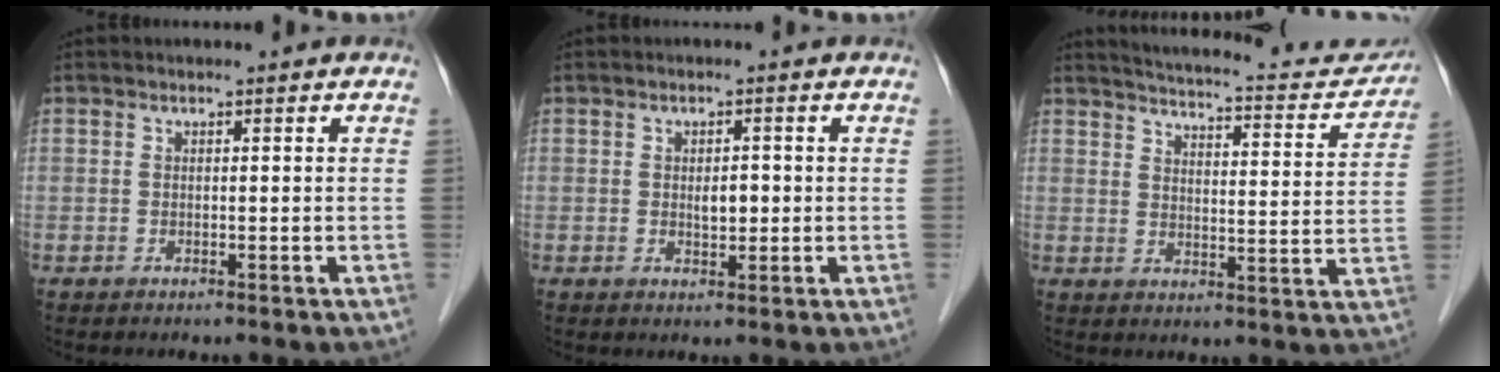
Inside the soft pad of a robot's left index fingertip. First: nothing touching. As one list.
[{"total": 2.2, "force": [-0.2, 1.1, 1.9], "torque": [-0.033, -0.003, -0.001]}, {"total": 17.4, "force": [16.1, 3.7, 5.6], "torque": [-0.067, -0.016, 0.194]}]